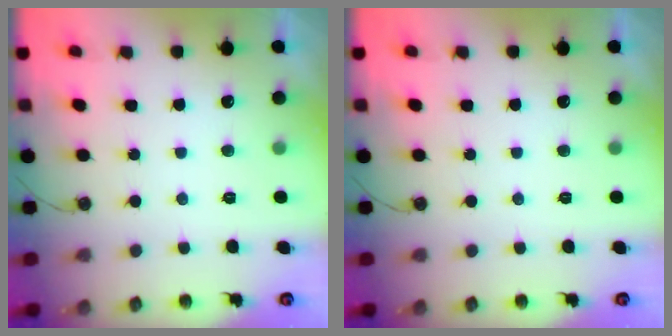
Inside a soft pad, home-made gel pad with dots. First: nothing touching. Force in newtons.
{"total": 0.0}